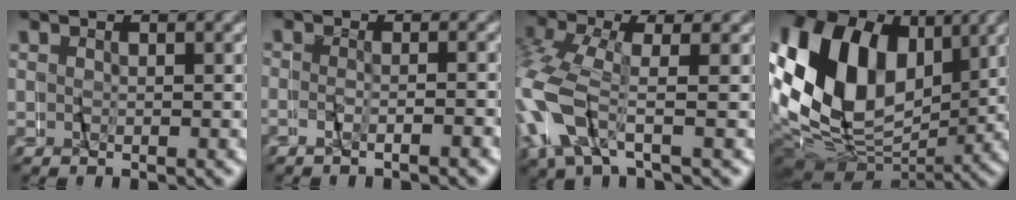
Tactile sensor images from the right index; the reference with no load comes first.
{"total": 1.5, "force": [-1.4, -0.2, 0.6], "torque": [-0.012, 0.005, -0.031]}
{"total": 5.2, "force": [-1.2, 3.2, 3.9], "torque": [-0.134, -0.023, -0.014]}
{"total": 17.6, "force": [2.5, 13.2, 11.3], "torque": [-0.229, -0.008, 0.036]}